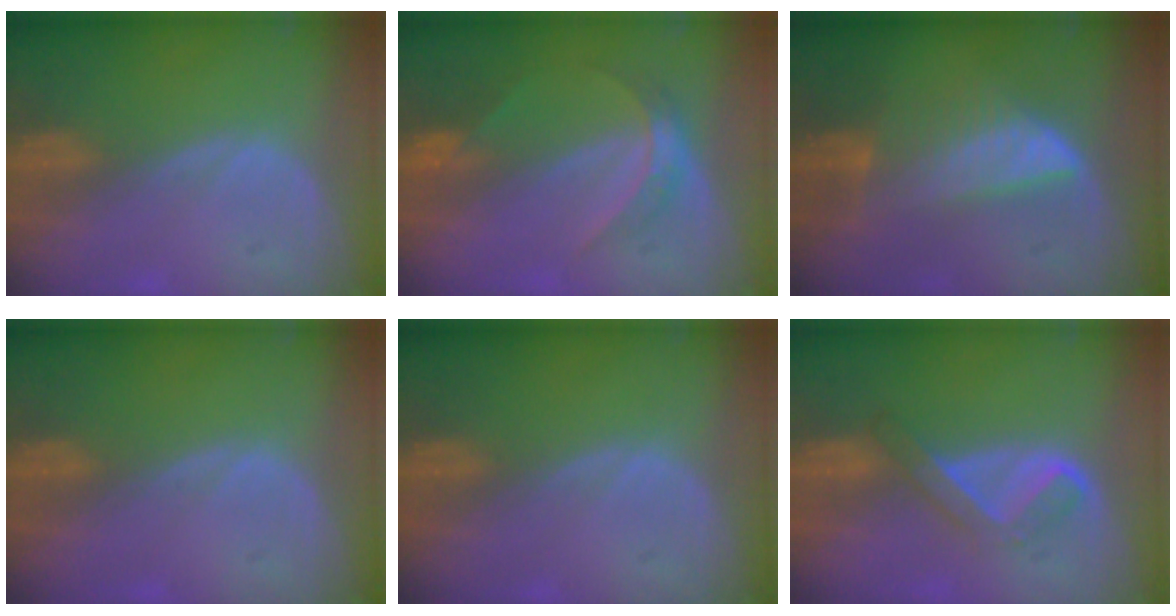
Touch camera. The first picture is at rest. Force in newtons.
{"total": 4.8, "press": 4.3, "slide": 2.2}
{"total": 6.3, "press": 6.3, "slide": 0.2}
{"total": 0.0}
{"total": 0.0}
{"total": 5.2, "press": 4.4, "slide": 2.9}